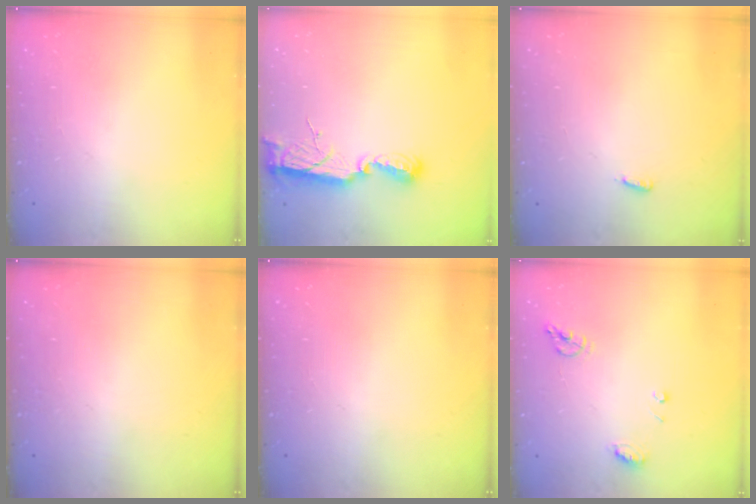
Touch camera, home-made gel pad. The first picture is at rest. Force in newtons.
{"total": 8.4, "press": 8.4, "slide": 0.5}
{"total": 2.7, "press": 2.6, "slide": 0.9}
{"total": 0.0}
{"total": 0.0}
{"total": 7.5, "press": 7.4, "slide": 0.9}